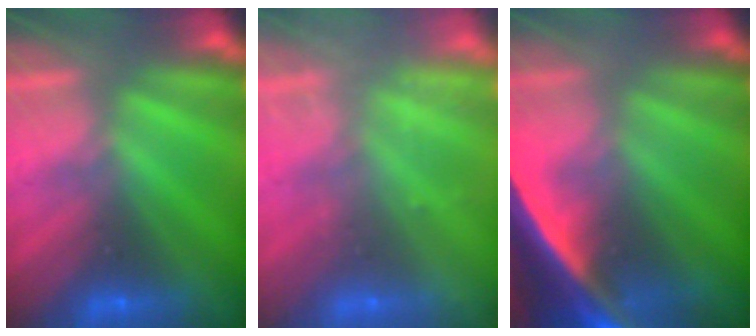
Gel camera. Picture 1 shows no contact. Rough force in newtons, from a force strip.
{"total": 2.3}
{"total": 6.9}